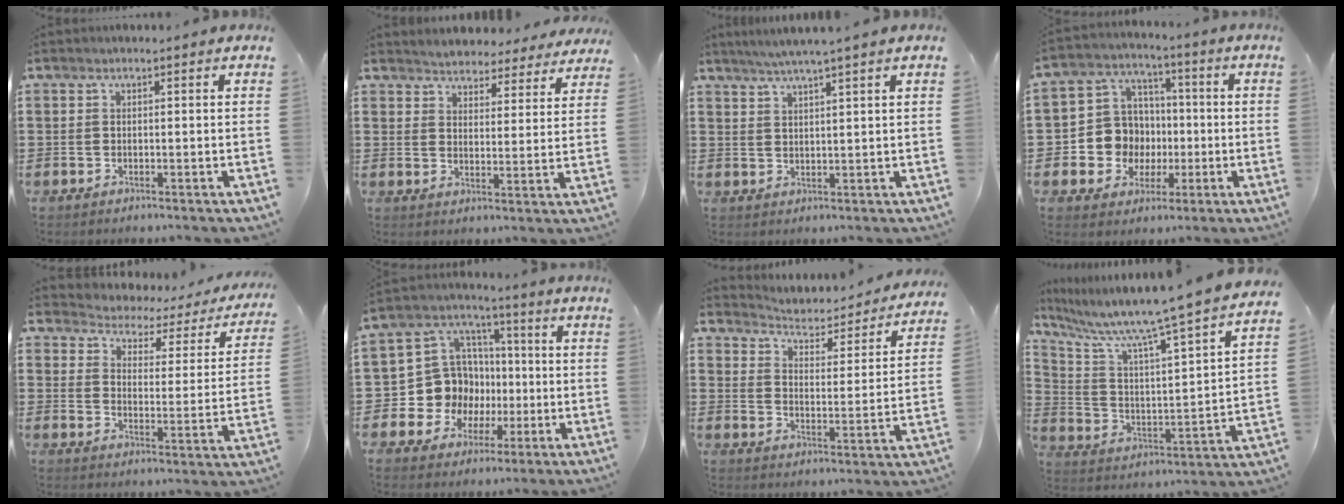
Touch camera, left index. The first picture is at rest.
{"total": 3.8, "force": [3.8, 0.3, -0.4], "torque": [-0.015, -0.022, 0.064]}
{"total": 3.2, "force": [2.6, -0.8, 1.6], "torque": [-0.036, -0.007, 0.046]}
{"total": 8.9, "force": [-0.2, 8.7, 2.0], "torque": [-0.086, 0.004, 0.007]}
{"total": 2.6, "force": [2.4, 0.9, 0.3], "torque": [-0.026, -0.025, 0.030]}
{"total": 10.7, "force": [-0.8, 10.4, 2.5], "torque": [-0.094, -0.001, -0.006]}
{"total": 2.8, "force": [2.8, 0.5, 0.2], "torque": [-0.027, -0.031, 0.037]}
{"total": 9.4, "force": [8.1, -0.7, 4.8], "torque": [-0.128, -0.072, 0.123]}